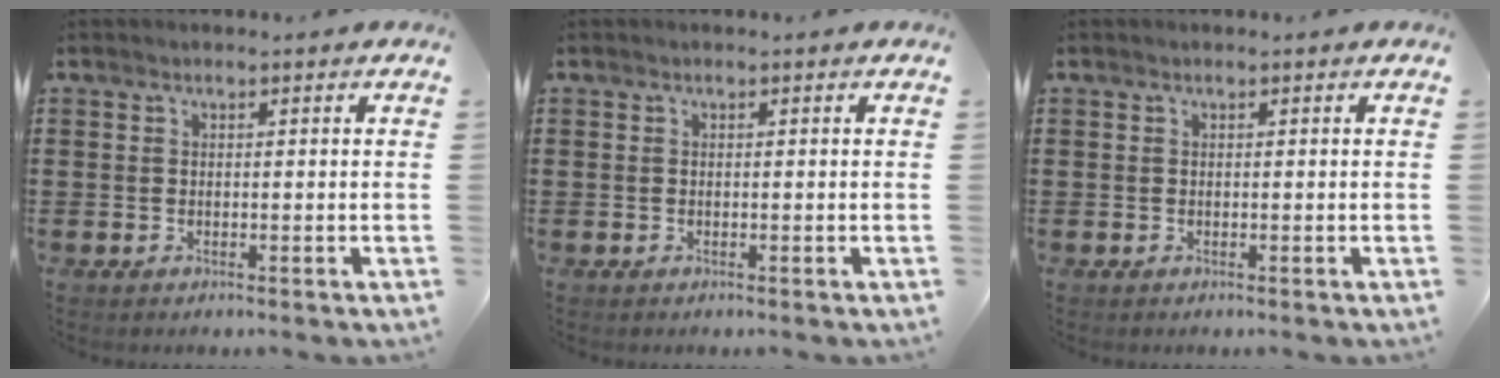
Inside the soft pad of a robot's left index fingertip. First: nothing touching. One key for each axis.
{"total": 0.0}
{"total": 0.0}